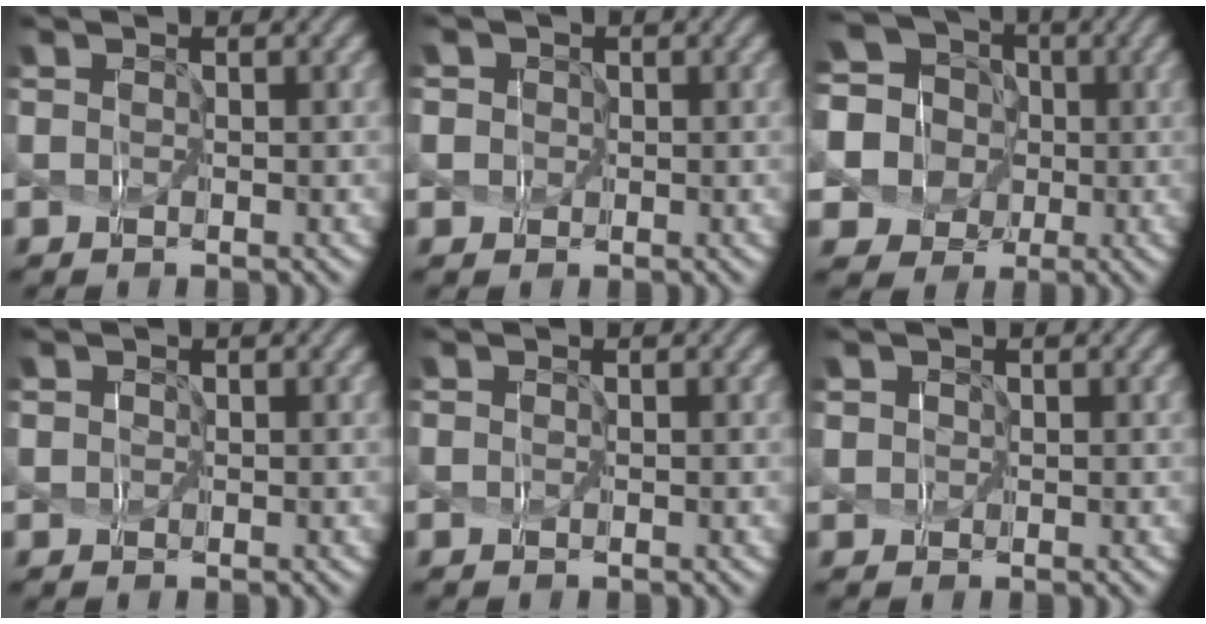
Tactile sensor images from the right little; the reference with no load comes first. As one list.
[{"total": 4.2, "force": [0.7, 3.9, 1.3], "torque": [-0.034, 0.038, -0.012]}, {"total": 11.7, "force": [0.5, 10.8, 4.6], "torque": [-0.156, 0.023, -0.017]}, {"total": 1.5, "force": [0.6, 1.3, 0.6], "torque": [0.004, 0.013, -0.009]}, {"total": 0.0}, {"total": 2.1, "force": [0.9, 1.8, 0.7], "torque": [-0.009, 0.017, 0.008]}]